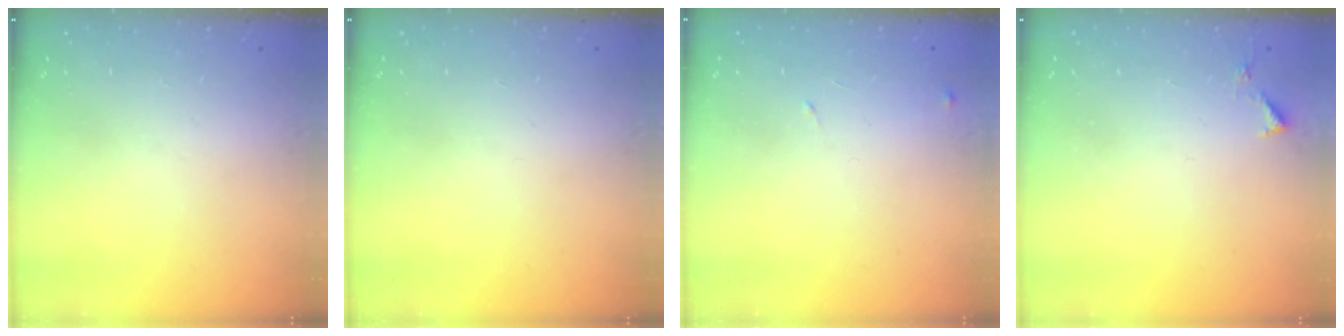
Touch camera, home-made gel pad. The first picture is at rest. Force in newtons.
{"total": 0.0}
{"total": 8.1, "press": 8.1, "slide": 0.6}
{"total": 3.2, "press": 3.2, "slide": 0.2}